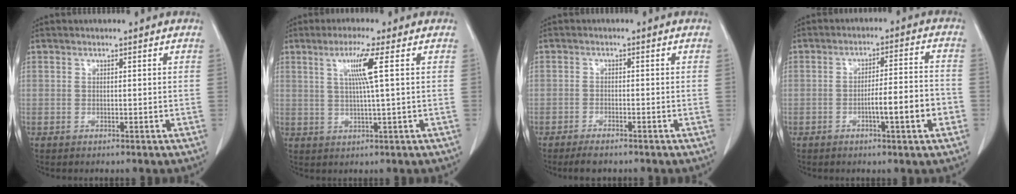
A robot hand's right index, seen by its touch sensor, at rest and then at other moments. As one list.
[{"total": 5.4, "force": [1.6, -1.1, 5.0], "torque": [-0.098, -0.001, 0.032]}, {"total": 2.8, "force": [-2.3, 0.6, 1.5], "torque": [-0.028, -0.004, -0.036]}, {"total": 7.7, "force": [-2.9, 0.5, 7.1], "torque": [-0.107, 0.011, -0.042]}]